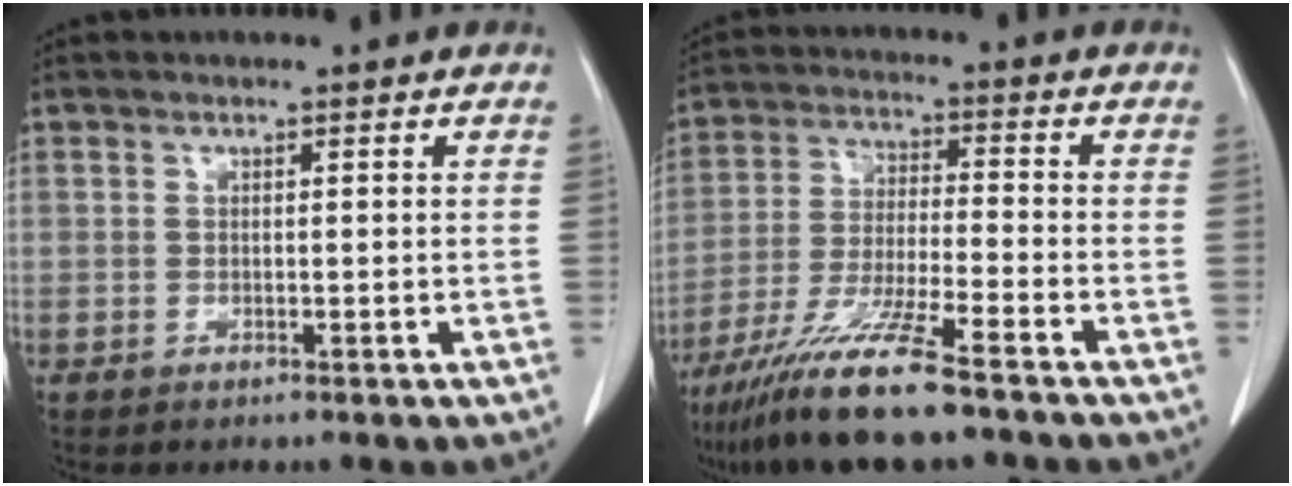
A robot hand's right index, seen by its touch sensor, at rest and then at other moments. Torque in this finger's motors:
{"motor_torque": [1.07, -1.07, 0.71, 0.21]}